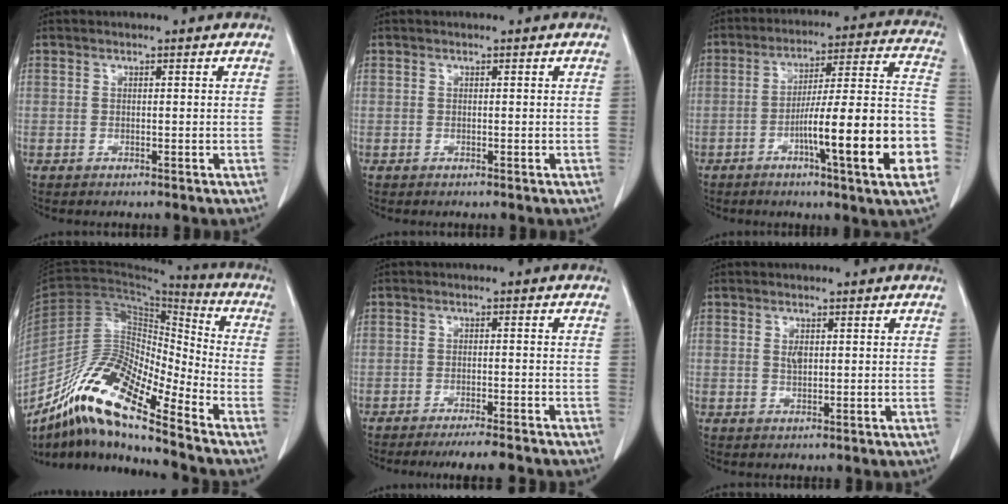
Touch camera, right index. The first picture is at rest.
{"total": 0.0}
{"total": 19.2, "force": [-6.5, 0.7, 18.1], "torque": [-0.224, 0.013, -0.095]}
{"total": 16.3, "force": [-11.7, 2.7, 11.0], "torque": [-0.210, 0.010, -0.210]}
{"total": 7.6, "force": [-6.9, -0.5, 3.2], "torque": [-0.029, -0.017, -0.100]}
{"total": 1.4, "force": [0.4, 0.6, 1.2], "torque": [-0.022, -0.002, 0.009]}